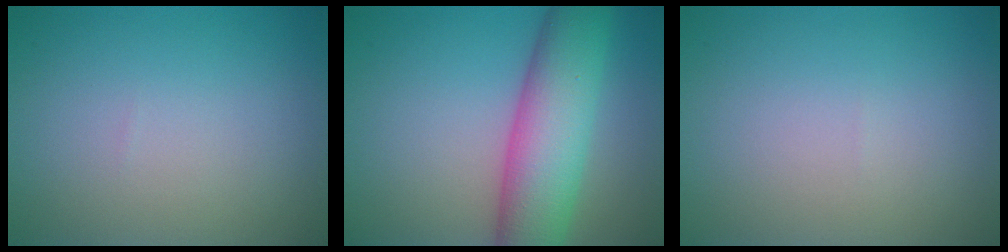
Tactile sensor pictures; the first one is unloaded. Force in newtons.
{"total": 8.6, "press": 8.6, "slide": 0.4}
{"total": 0.0}